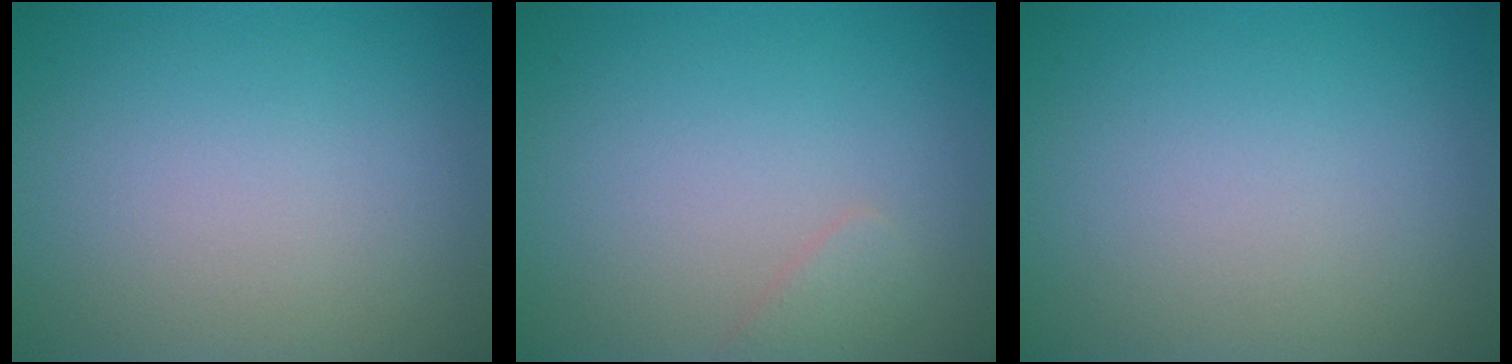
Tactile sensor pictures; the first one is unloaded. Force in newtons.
{"total": 0.9, "press": 0.9, "slide": 0.1}
{"total": 0.0}